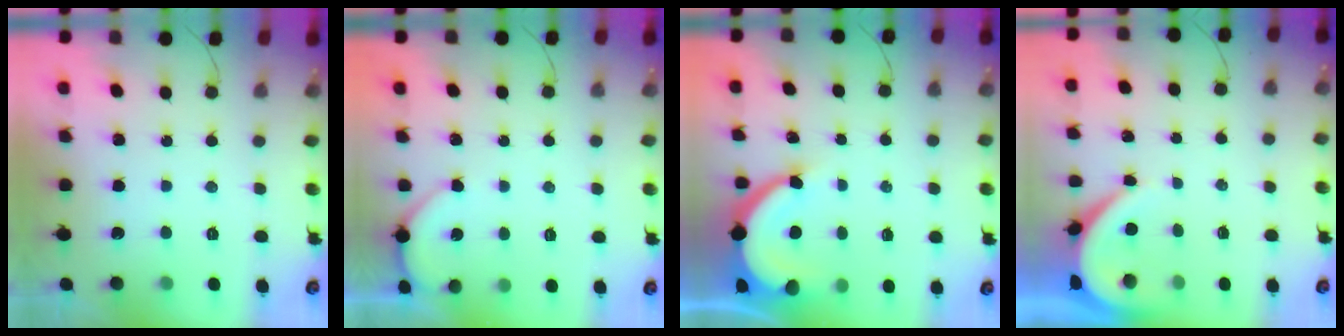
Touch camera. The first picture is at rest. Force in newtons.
{"total": 2.3, "press": 2.2, "slide": 0.4}
{"total": 9.0, "press": 8.9, "slide": 0.7}
{"total": 3.9, "press": 3.9, "slide": 0.4}